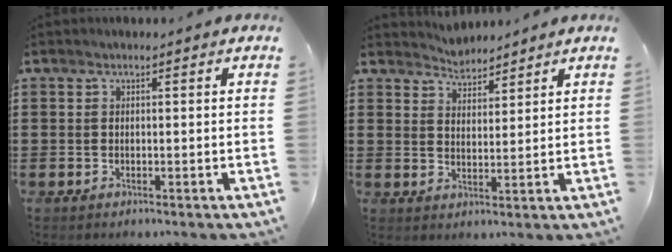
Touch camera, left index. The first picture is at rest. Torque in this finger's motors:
{"motor_torque": [0.55, -0.47, 0.01, -0.01]}